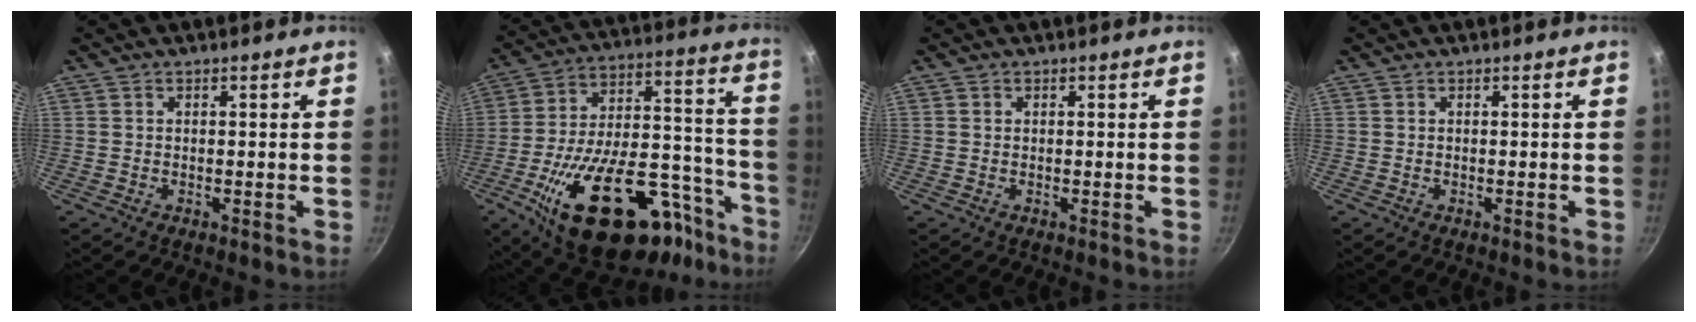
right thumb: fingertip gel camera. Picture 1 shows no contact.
{"total": 33.8, "force": [-17.8, 17.0, 23.2], "torque": [-0.308, 0.096, -0.258]}
{"total": 0.6, "force": [0.2, 0.5, 0.2], "torque": [-0.003, 0.002, 0.003]}
{"total": 0.0}